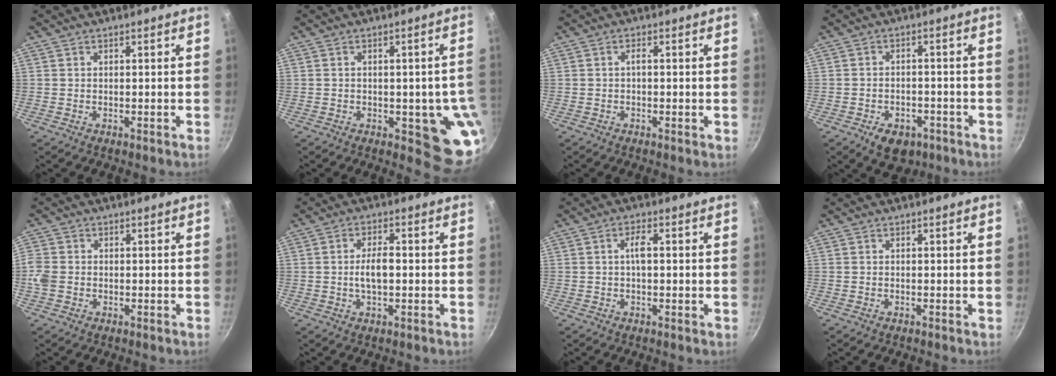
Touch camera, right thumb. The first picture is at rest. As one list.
[{"total": 10.2, "force": [-1.8, 4.3, 9.1], "torque": [-0.061, -0.007, -0.021]}, {"total": 1.4, "force": [-0.1, 0.5, 1.3], "torque": [-0.027, 0.005, -0.006]}, {"total": 7.2, "force": [-3.8, 4.7, 3.8], "torque": [-0.033, 0.024, -0.043]}, {"total": 3.9, "force": [-0.9, 3.2, 2.0], "torque": [-0.043, 0.007, -0.023]}, {"total": 5.0, "force": [-0.4, 2.2, 4.4], "torque": [-0.073, 0.014, -0.008]}, {"total": 3.1, "force": [0.2, 1.1, 2.8], "torque": [-0.055, 0.007, -0.002]}, {"total": 0.0}]